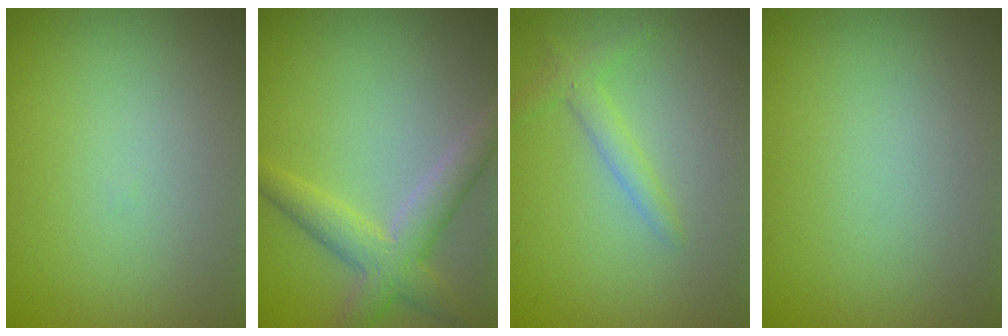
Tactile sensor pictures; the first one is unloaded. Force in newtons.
{"total": 4.0, "press": 4.0, "slide": 0.3}
{"total": 1.7, "press": 1.7, "slide": 0.1}
{"total": 0.0}